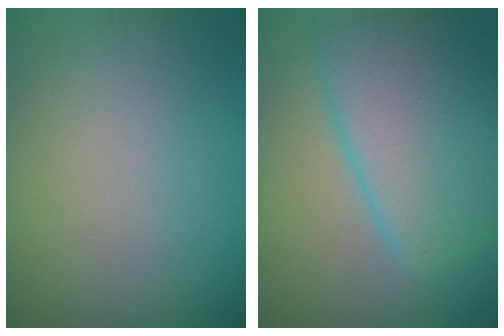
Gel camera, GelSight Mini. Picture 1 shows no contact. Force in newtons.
{"total": 9.1, "press": 9.1, "slide": 0.3}